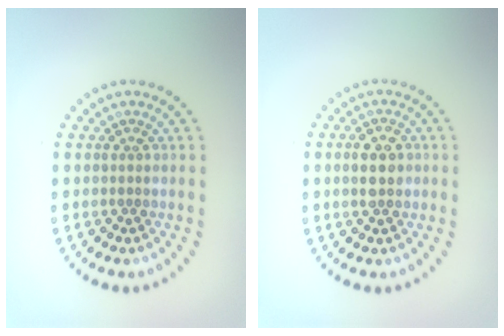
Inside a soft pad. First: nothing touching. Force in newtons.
{"total": 2.4, "press": 2.3, "slide": 0.2}